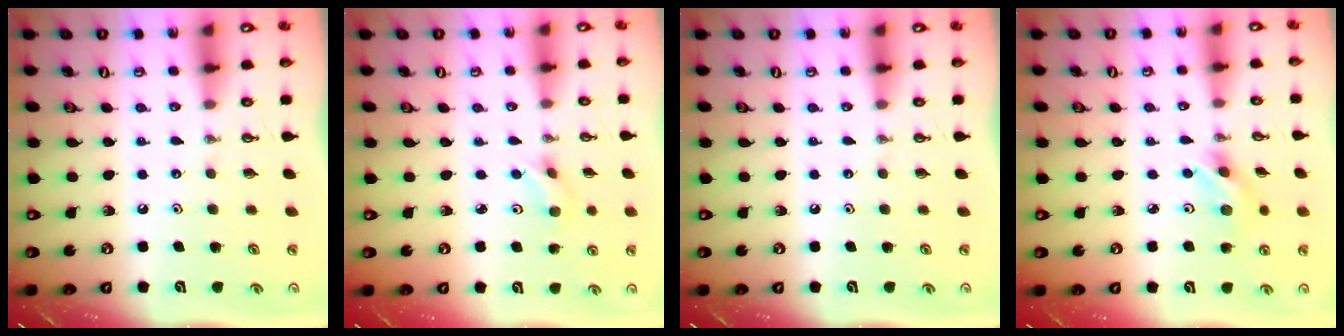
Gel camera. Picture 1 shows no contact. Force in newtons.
{"total": 3.4, "press": 3.3, "slide": 0.9}
{"total": 0.0}
{"total": 4.1, "press": 4.1, "slide": 0.3}